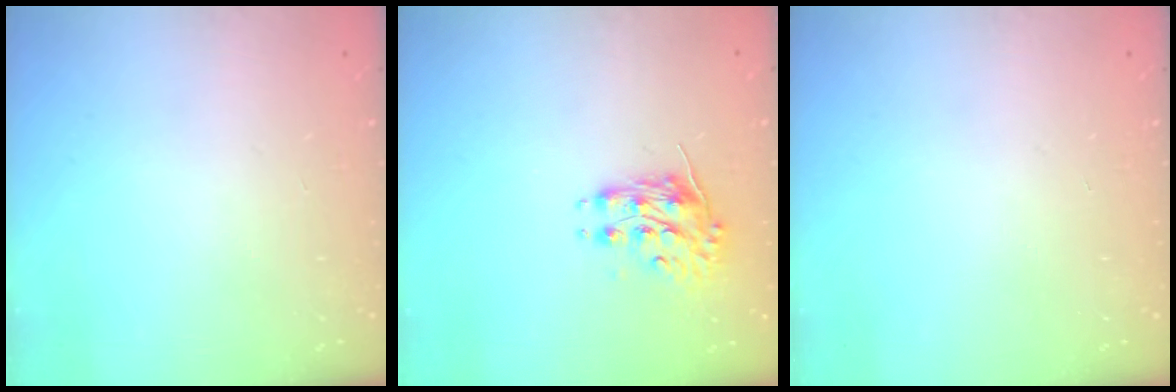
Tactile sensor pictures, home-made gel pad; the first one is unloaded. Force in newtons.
{"total": 8.2, "press": 8.2, "slide": 0.3}
{"total": 0.0}